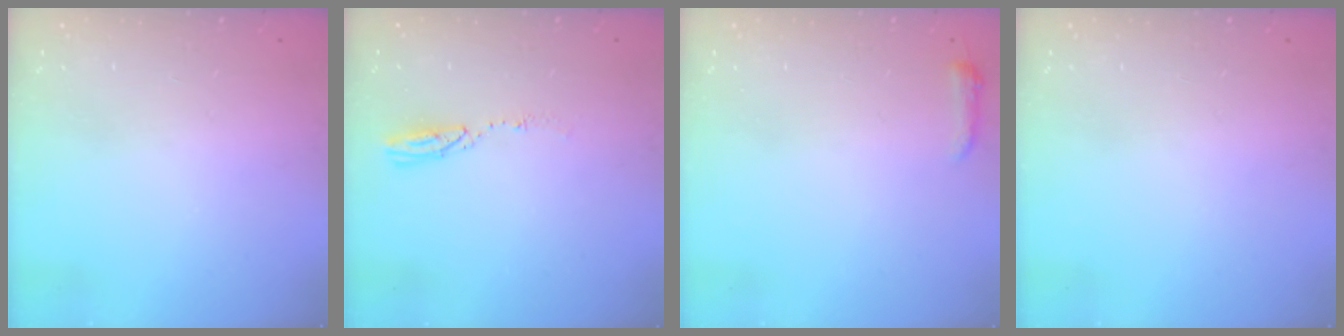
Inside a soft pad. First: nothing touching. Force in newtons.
{"total": 3.5, "press": 3.5, "slide": 0.3}
{"total": 3.6, "press": 3.5, "slide": 0.6}
{"total": 0.0}